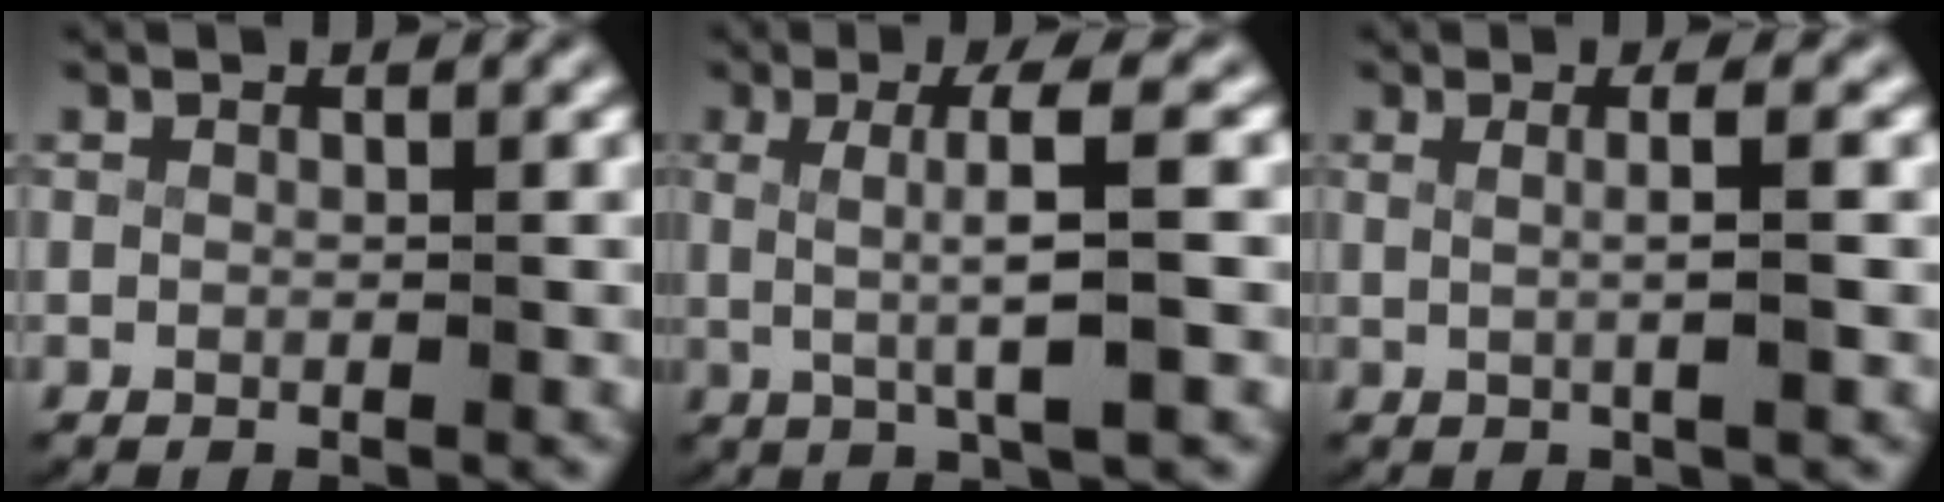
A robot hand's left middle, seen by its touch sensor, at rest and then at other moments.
{"total": 5.2, "force": [0.8, 0.3, 5.1], "torque": [-0.081, 0.003, 0.016]}
{"total": 2.5, "force": [0.4, -0.1, 2.5], "torque": [-0.042, 0.000, 0.009]}